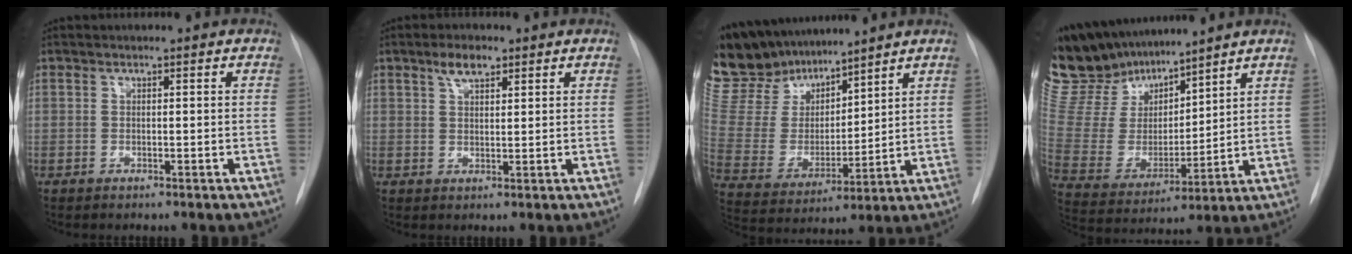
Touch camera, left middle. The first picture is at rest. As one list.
[{"total": 3.4, "force": [2.3, 1.3, 2.2], "torque": [-0.046, 0.006, 0.042]}, {"total": 16.0, "force": [14.4, 5.4, 4.7], "torque": [-0.103, 0.017, 0.288]}, {"total": 17.0, "force": [15.3, 5.2, 5.3], "torque": [-0.113, 0.015, 0.305]}]